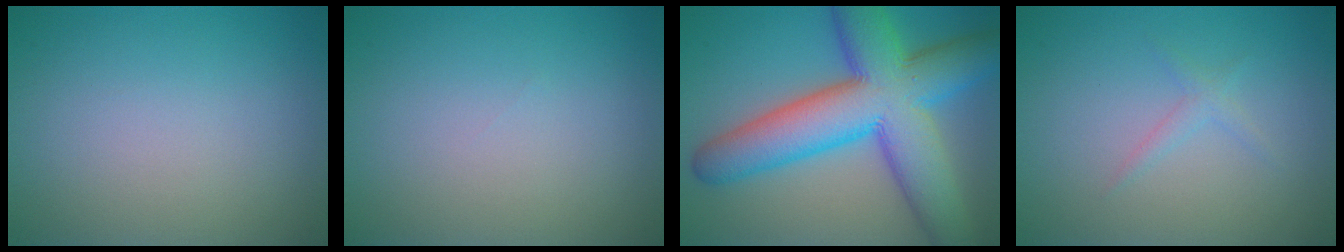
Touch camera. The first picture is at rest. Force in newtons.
{"total": 0.0}
{"total": 12.8, "press": 12.8, "slide": 0.3}
{"total": 1.1, "press": 1.1, "slide": 0.0}